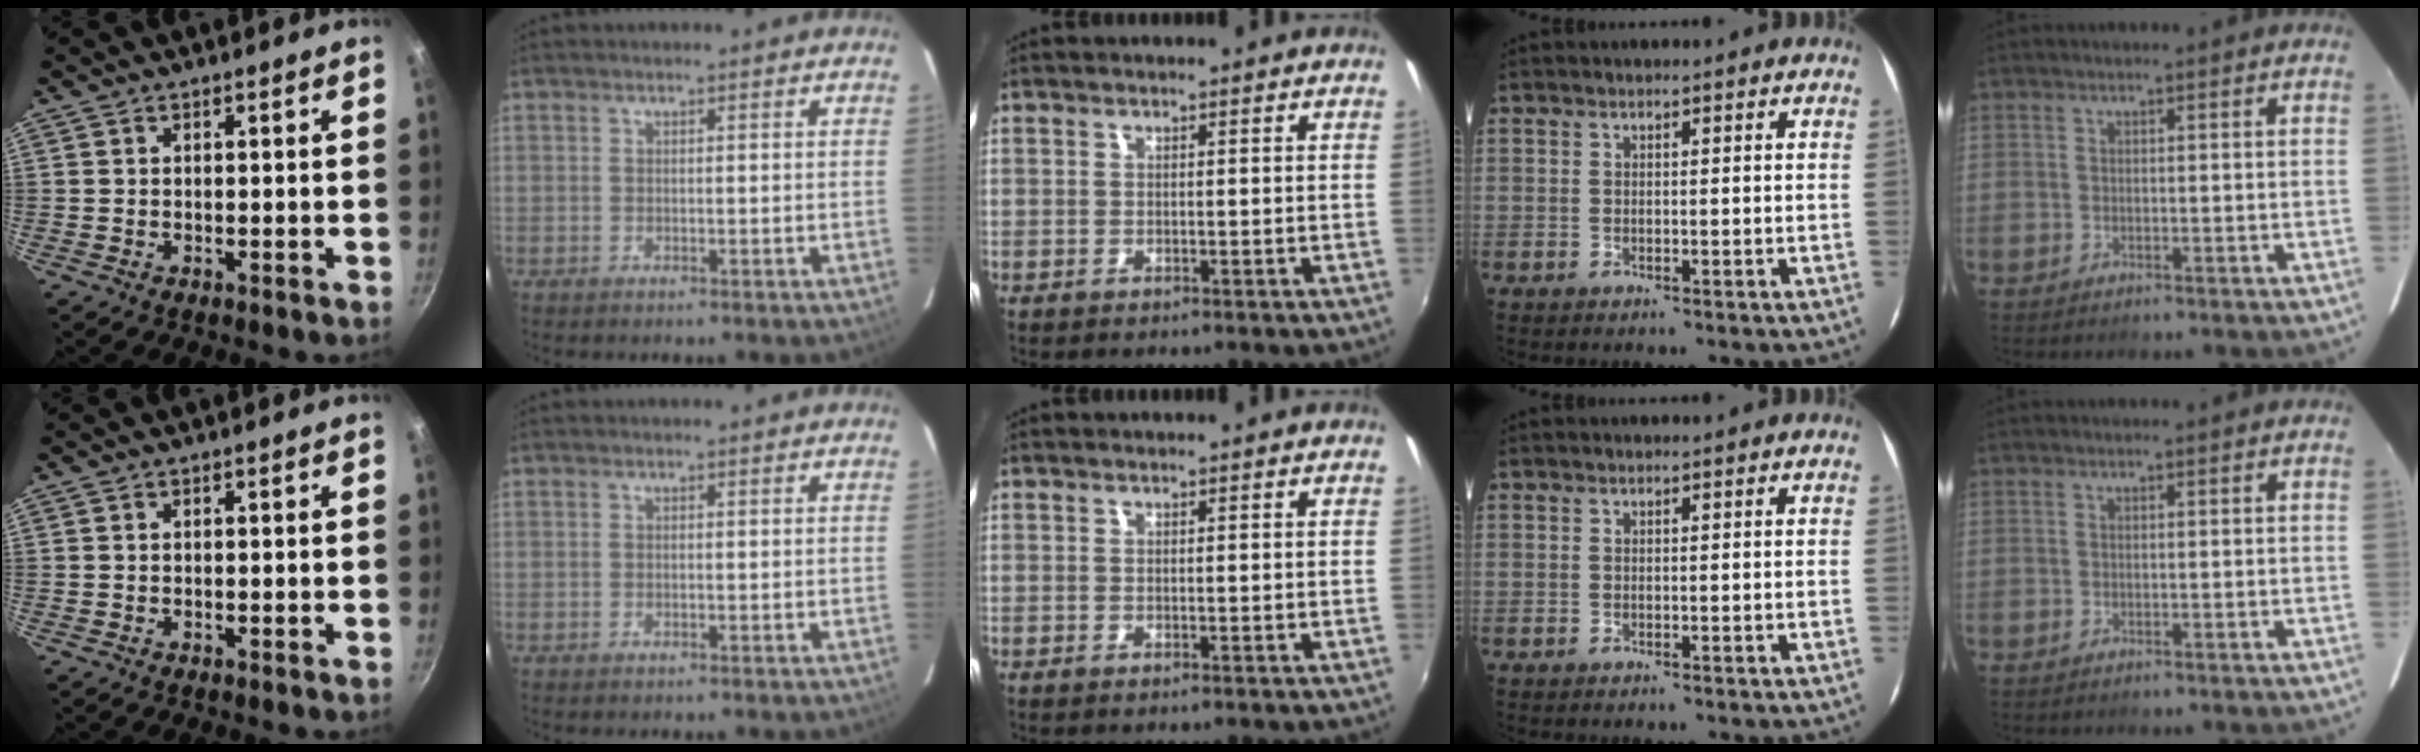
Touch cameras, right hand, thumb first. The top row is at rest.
{}